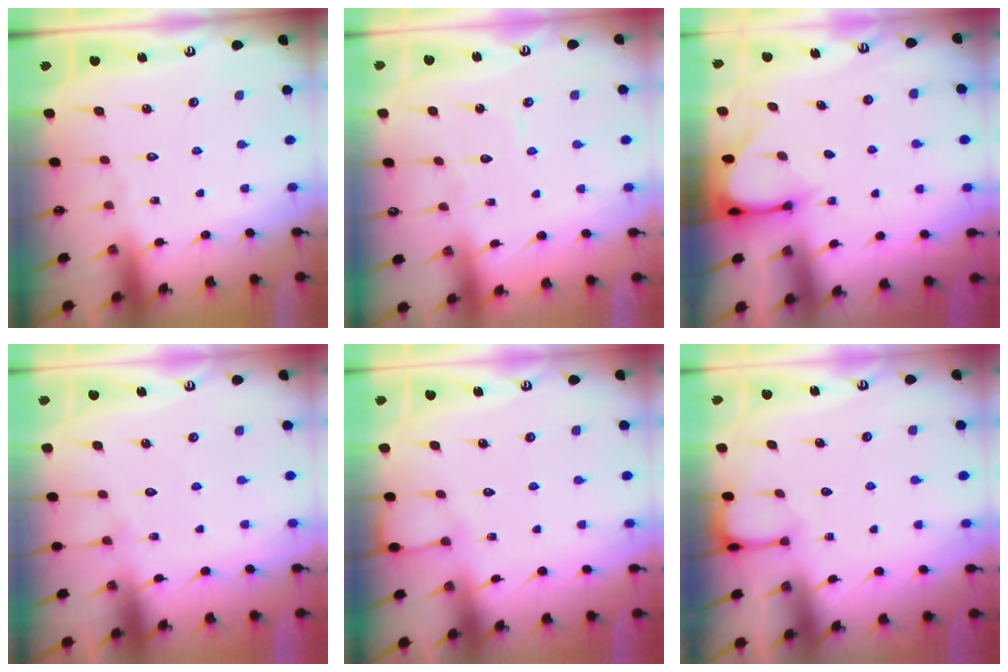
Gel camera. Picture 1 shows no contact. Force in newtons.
{"total": 3.9, "press": 3.9, "slide": 0.3}
{"total": 3.3, "press": 3.3, "slide": 0.3}
{"total": 4.9, "press": 4.8, "slide": 0.6}
{"total": 2.9, "press": 2.9, "slide": 0.5}
{"total": 1.6, "press": 1.6, "slide": 0.1}